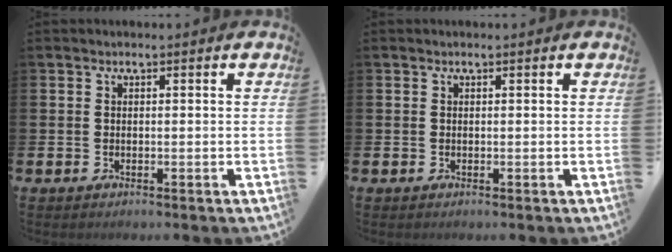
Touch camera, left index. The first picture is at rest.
{"total": 0.0}